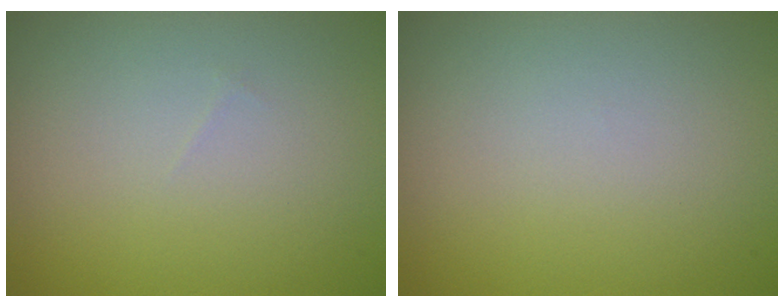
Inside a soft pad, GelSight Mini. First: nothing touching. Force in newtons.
{"total": 0.0}